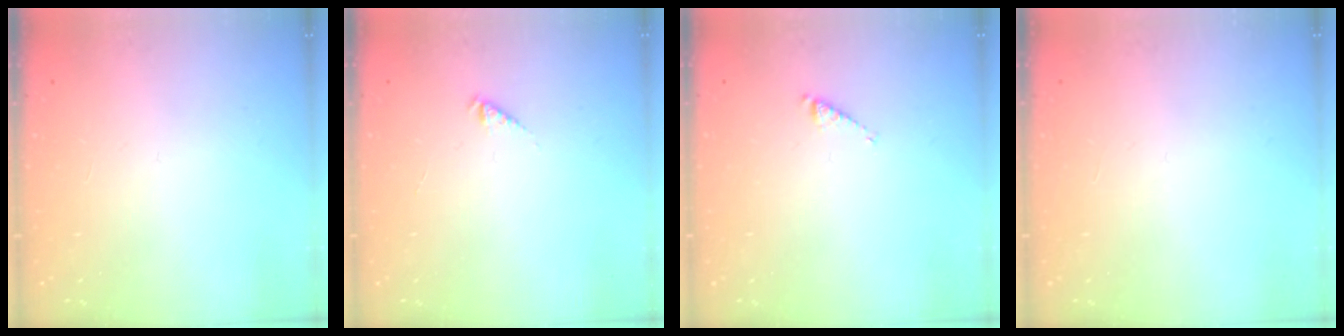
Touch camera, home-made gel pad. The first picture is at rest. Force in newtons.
{"total": 0.5, "press": 0.5, "slide": 0.2}
{"total": 2.7, "press": 2.7, "slide": 0.4}
{"total": 0.0}